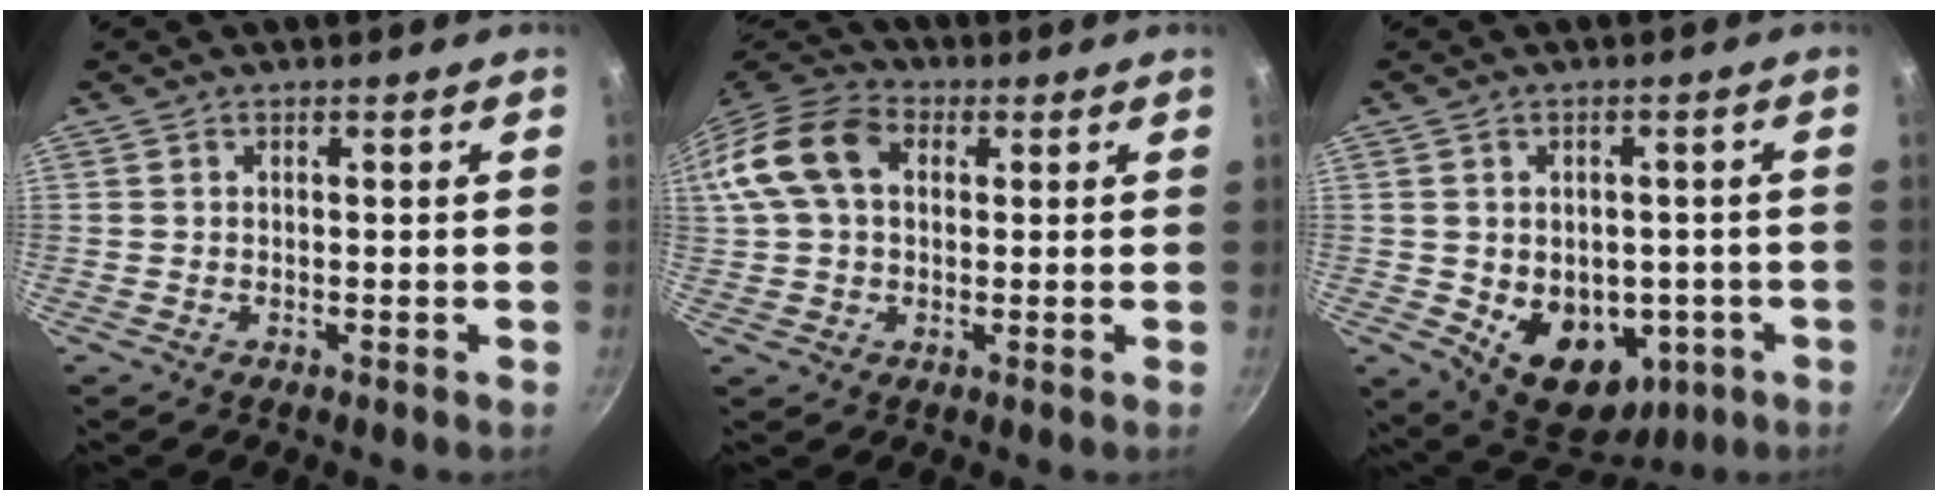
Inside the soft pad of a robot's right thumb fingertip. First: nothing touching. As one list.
[{"total": 14.0, "force": [3.0, 9.7, 9.7], "torque": [-0.177, 0.031, 0.038]}, {"total": 14.3, "force": [-3.2, 10.4, 9.2], "torque": [-0.095, -0.005, -0.021]}]